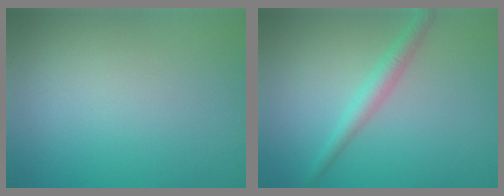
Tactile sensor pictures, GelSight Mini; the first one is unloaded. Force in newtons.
{"total": 2.2, "press": 2.2, "slide": 0.0}